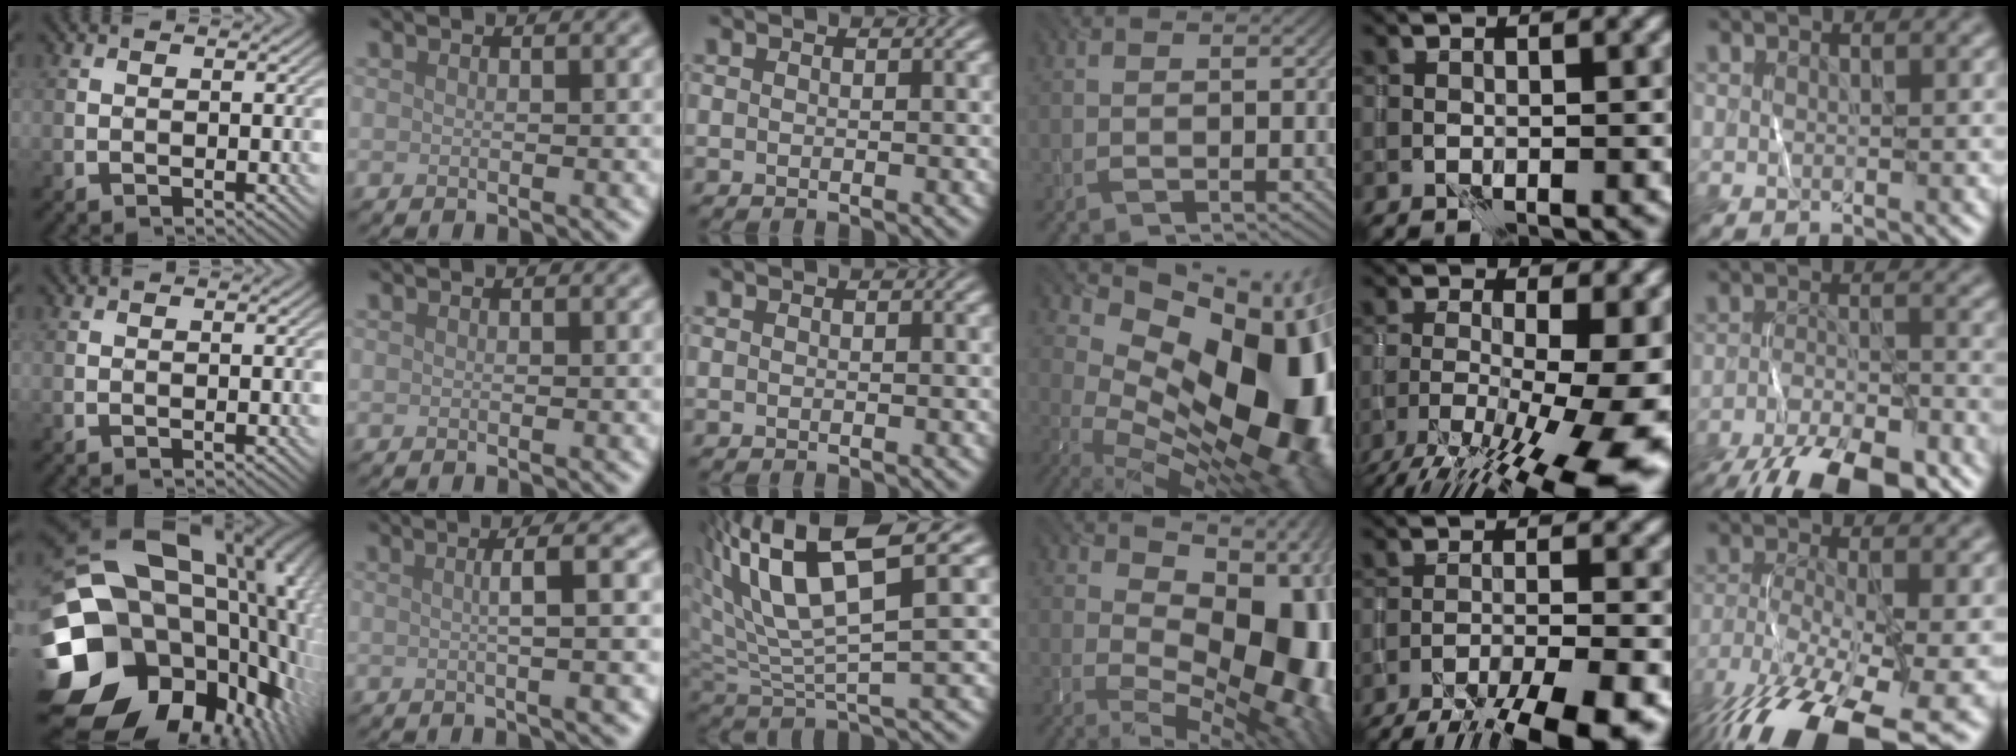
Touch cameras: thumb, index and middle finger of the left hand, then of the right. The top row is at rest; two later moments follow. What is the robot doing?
{"motion": "wrap", "object": "ribbon"}